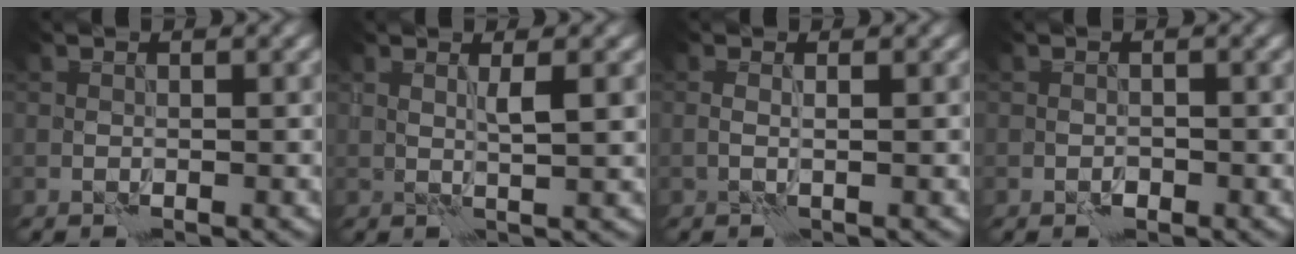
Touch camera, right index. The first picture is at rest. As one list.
[{"total": 1.8, "force": [1.1, -0.1, 1.5], "torque": [-0.027, -0.004, 0.022]}, {"total": 0.6, "force": [0.2, -0.1, 0.5], "torque": [-0.011, -0.005, 0.003]}, {"total": 0.5, "force": [-0.2, 0.4, 0.2], "torque": [0.000, 0.001, -0.004]}]